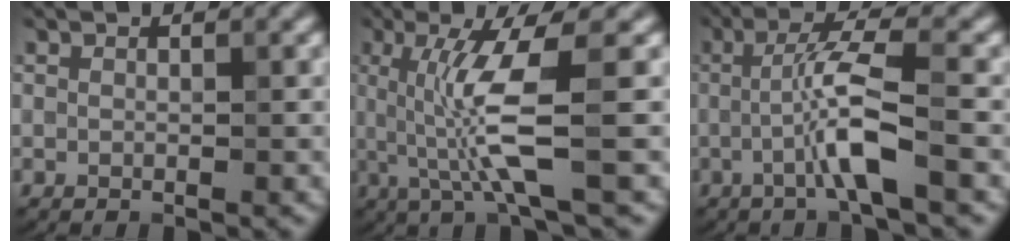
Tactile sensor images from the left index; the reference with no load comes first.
{"total": 6.2, "force": [0.2, 0.7, 6.1], "torque": [-0.130, -0.007, 0.011]}
{"total": 4.7, "force": [-1.2, 0.3, 4.6], "torque": [-0.088, 0.014, -0.031]}